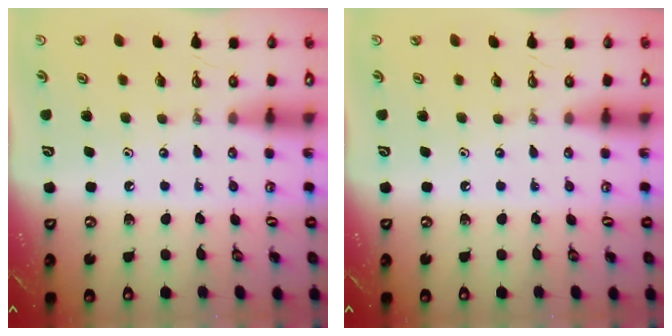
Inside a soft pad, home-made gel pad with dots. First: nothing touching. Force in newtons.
{"total": 0.0}